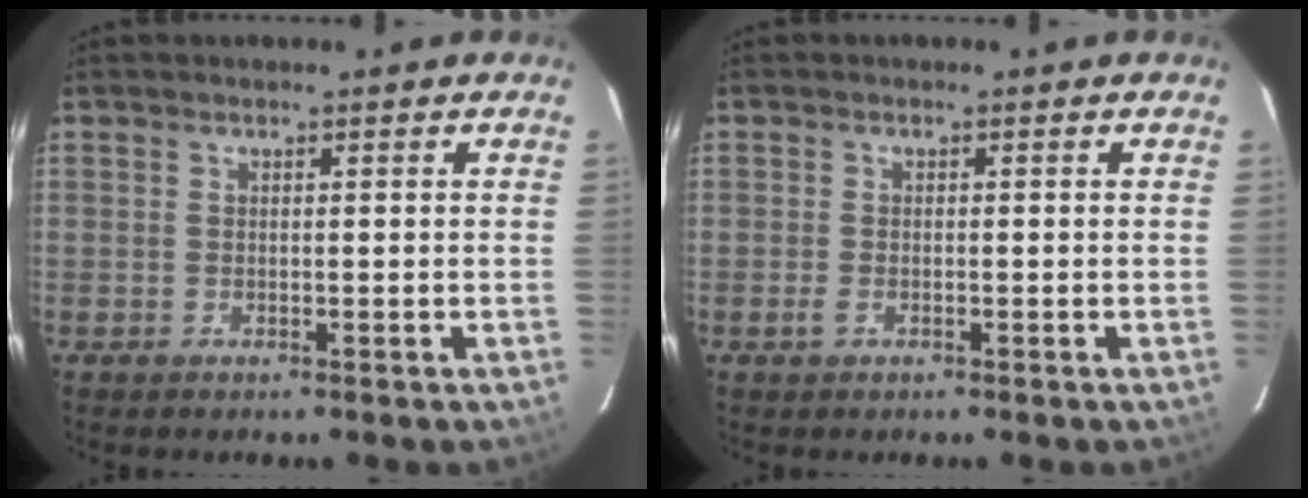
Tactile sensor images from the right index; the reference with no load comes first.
{"total": 1.3, "force": [-0.7, 0.7, 0.8], "torque": [-0.018, 0.000, -0.013]}